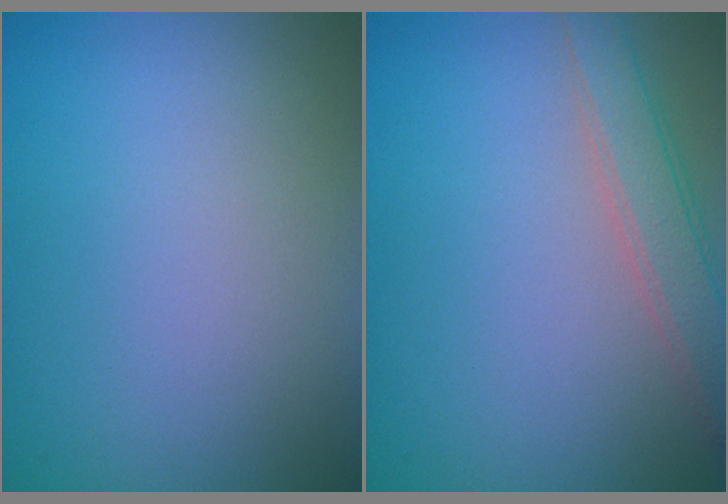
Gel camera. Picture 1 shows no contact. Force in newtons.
{"total": 3.3, "press": 3.3, "slide": 0.1}